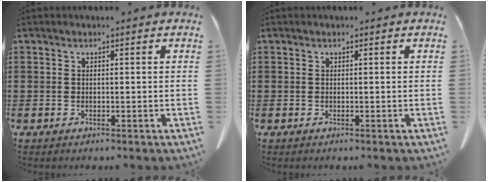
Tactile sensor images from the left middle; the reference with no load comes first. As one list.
[{"total": 0.0}]